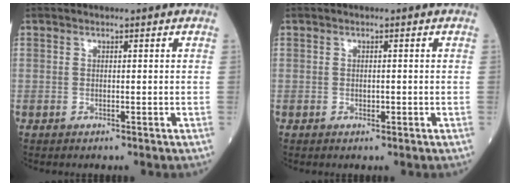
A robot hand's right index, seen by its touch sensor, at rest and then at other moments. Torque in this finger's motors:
{"motor_torque": [-0.24, -0.06, -0.03, -0.01]}